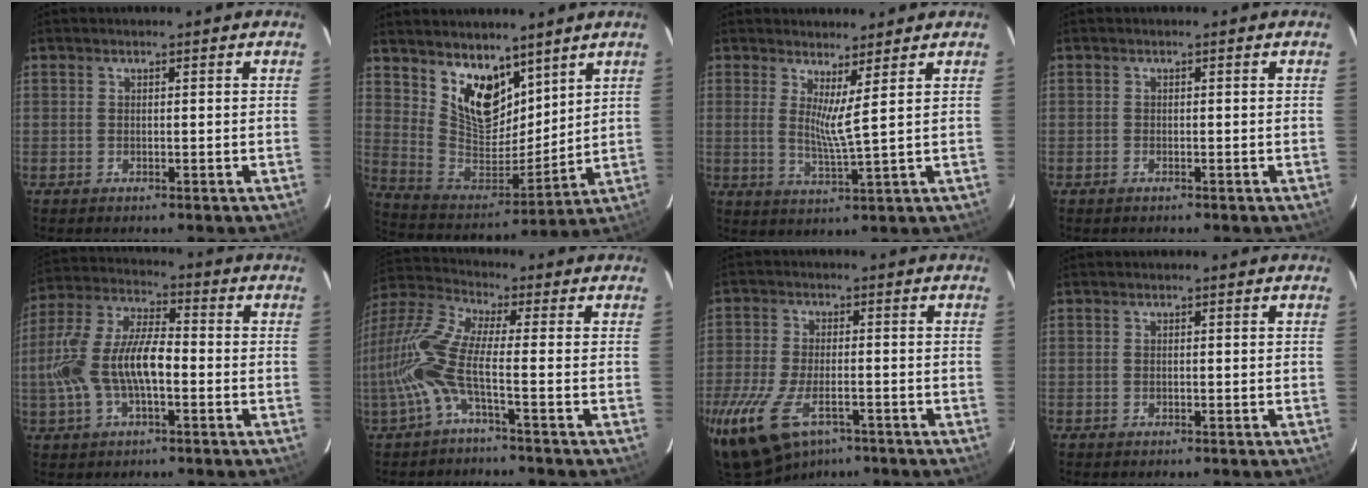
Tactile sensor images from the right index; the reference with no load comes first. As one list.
[{"total": 14.2, "force": [9.4, 7.5, 7.5], "torque": [-0.142, -0.009, 0.190]}, {"total": 4.3, "force": [2.4, -0.9, 3.5], "torque": [-0.064, -0.018, 0.035]}, {"total": 0.7, "force": [-0.5, 0.5, 0.0], "torque": [0.000, -0.003, -0.009]}, {"total": 14.4, "force": [-2.7, 6.2, 12.7], "torque": [-0.268, 0.011, -0.051]}, {"total": 11.6, "force": [-3.3, 1.5, 11.0], "torque": [-0.238, -0.001, -0.074]}, {"total": 20.1, "force": [-11.0, 10.7, 13.0], "torque": [-0.308, -0.056, -0.184]}, {"total": 0.0}]